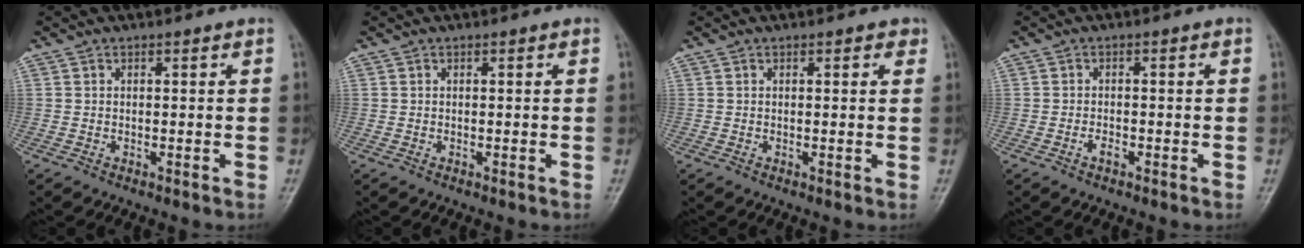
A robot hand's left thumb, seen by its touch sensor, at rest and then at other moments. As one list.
[{"total": 0.0}, {"total": 1.5, "force": [0.7, 0.8, 1.0], "torque": [0.000, 0.000, 0.004]}, {"total": 1.6, "force": [-0.9, 0.9, 1.0], "torque": [-0.015, 0.004, -0.020]}]